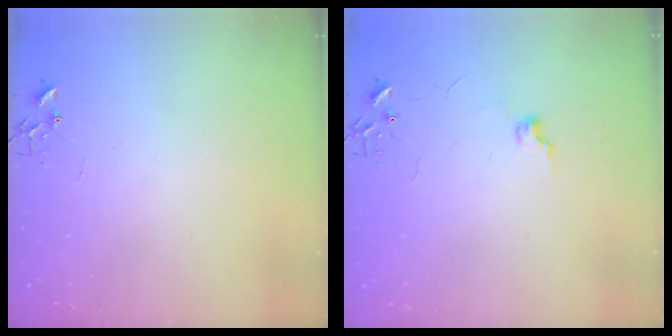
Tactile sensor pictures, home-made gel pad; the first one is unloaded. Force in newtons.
{"total": 5.9, "press": 5.9, "slide": 0.7}